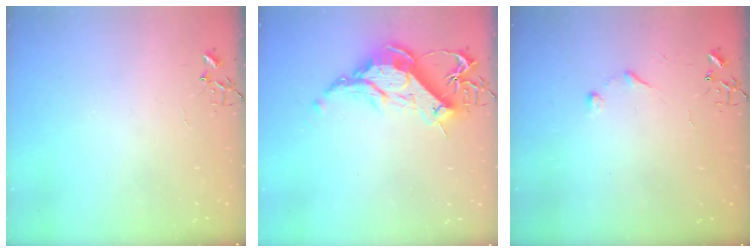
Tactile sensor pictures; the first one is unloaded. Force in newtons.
{"total": 17.4, "press": 17.4, "slide": 1.6}
{"total": 6.0, "press": 6.0, "slide": 0.5}